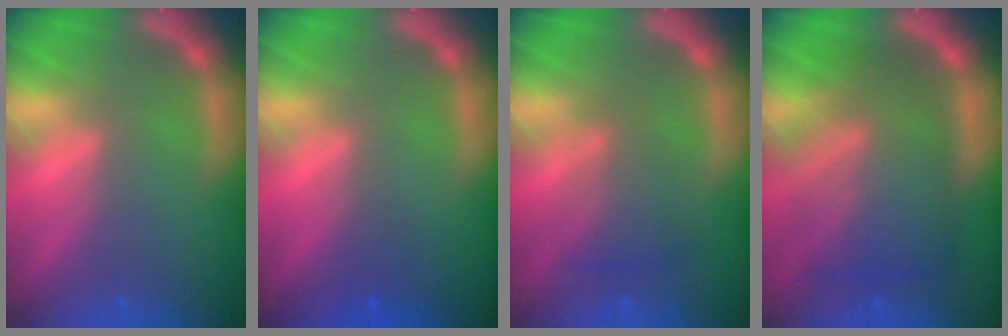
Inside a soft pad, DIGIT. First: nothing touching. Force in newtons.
{"total": 1.0}
{"total": 3.4}
{"total": 9.4}